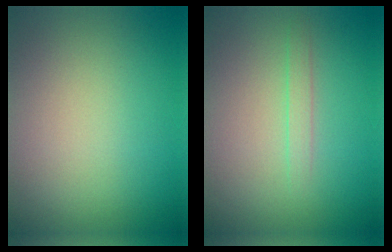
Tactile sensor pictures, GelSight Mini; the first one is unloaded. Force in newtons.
{"total": 1.1, "press": 1.1, "slide": 0.0}